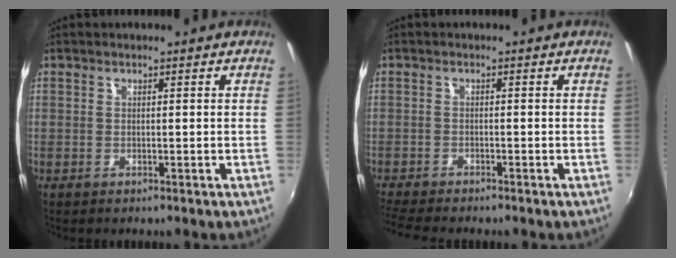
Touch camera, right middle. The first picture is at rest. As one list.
[{"total": 5.7, "force": [-5.2, 0.3, 2.1], "torque": [-0.062, -0.024, -0.093]}]